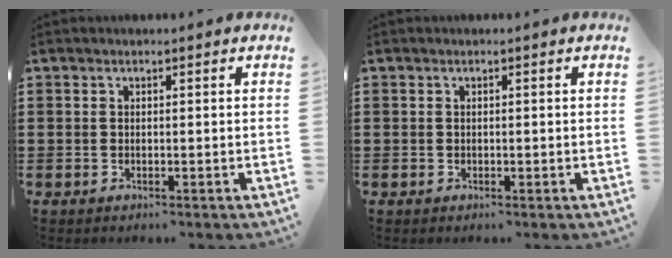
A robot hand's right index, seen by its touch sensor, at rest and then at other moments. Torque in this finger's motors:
{"motor_torque": [-0.68, 0.60, 0.02, -0.01]}